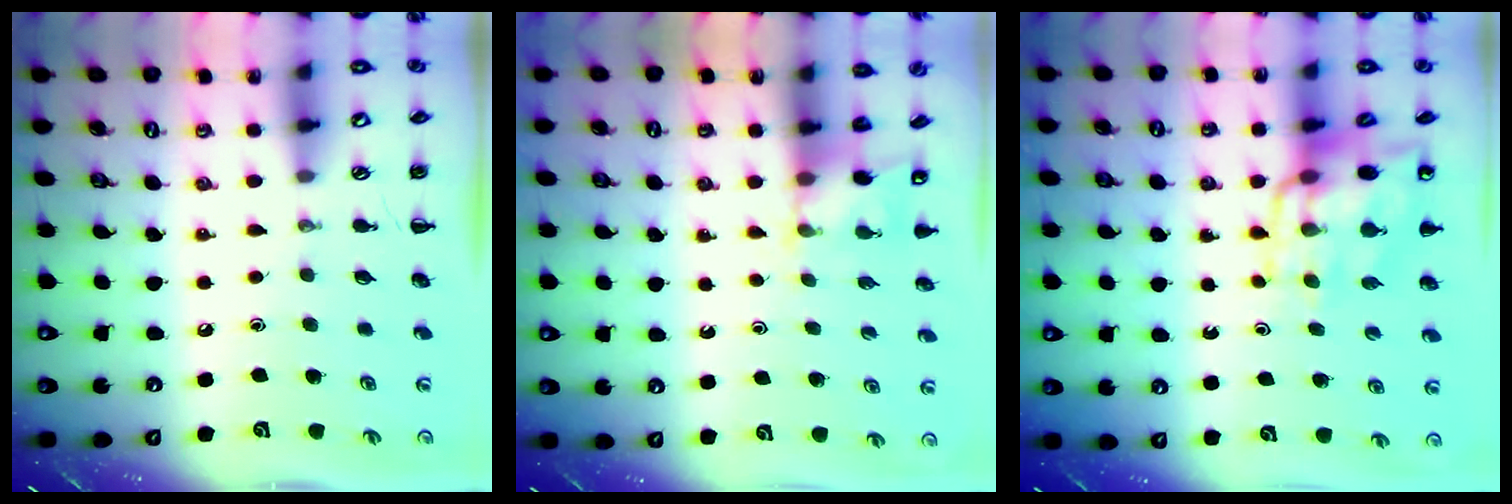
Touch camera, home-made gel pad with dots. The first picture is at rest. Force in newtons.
{"total": 4.0, "press": 3.8, "slide": 1.2}
{"total": 12.9, "press": 12.5, "slide": 3.4}